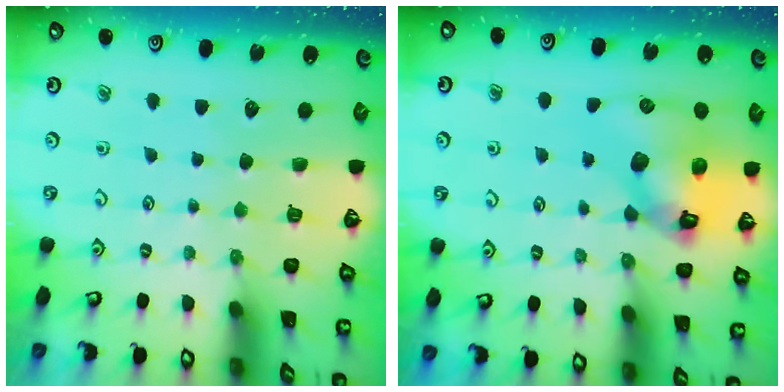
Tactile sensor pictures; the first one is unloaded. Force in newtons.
{"total": 12.9, "press": 12.8, "slide": 1.5}